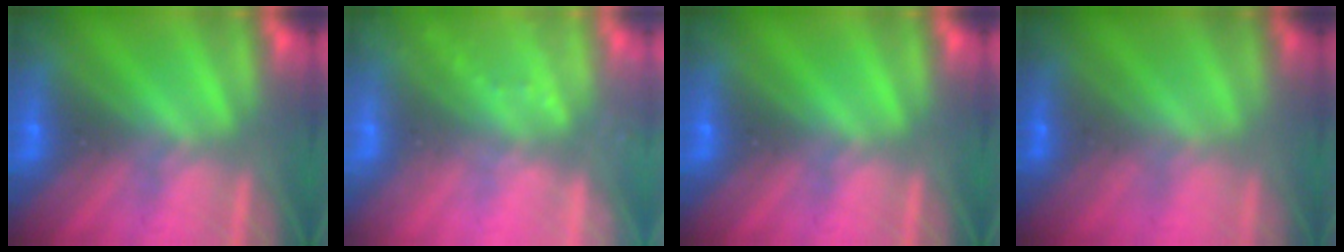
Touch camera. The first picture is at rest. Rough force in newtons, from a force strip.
{"total": 2.3}
{"total": 0.0}
{"total": 1.2}